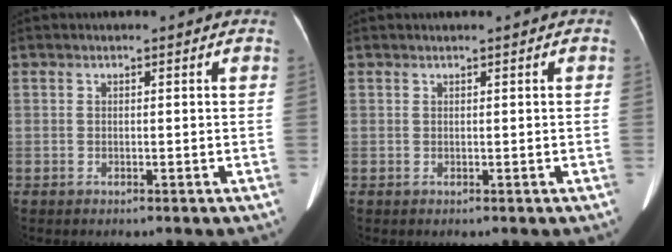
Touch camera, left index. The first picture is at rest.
{"total": 0.0}